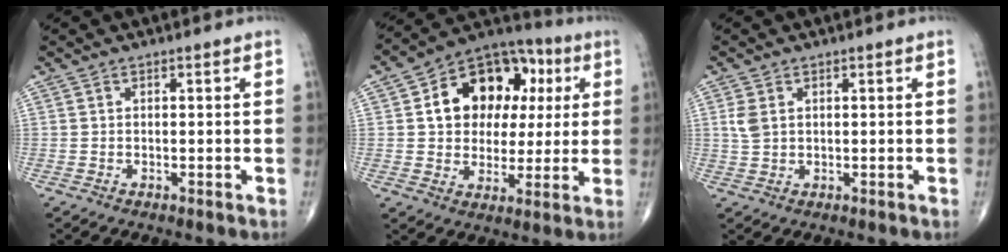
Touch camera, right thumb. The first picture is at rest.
{"total": 17.6, "force": [4.2, 12.7, 11.5], "torque": [-0.125, 0.019, 0.062]}
{"total": 2.9, "force": [0.9, 1.9, 2.1], "torque": [-0.050, 0.002, 0.021]}